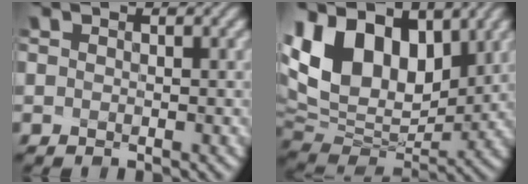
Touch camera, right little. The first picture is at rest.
{"total": 12.7, "force": [4.5, 8.5, 8.4], "torque": [-0.172, 0.025, 0.079]}